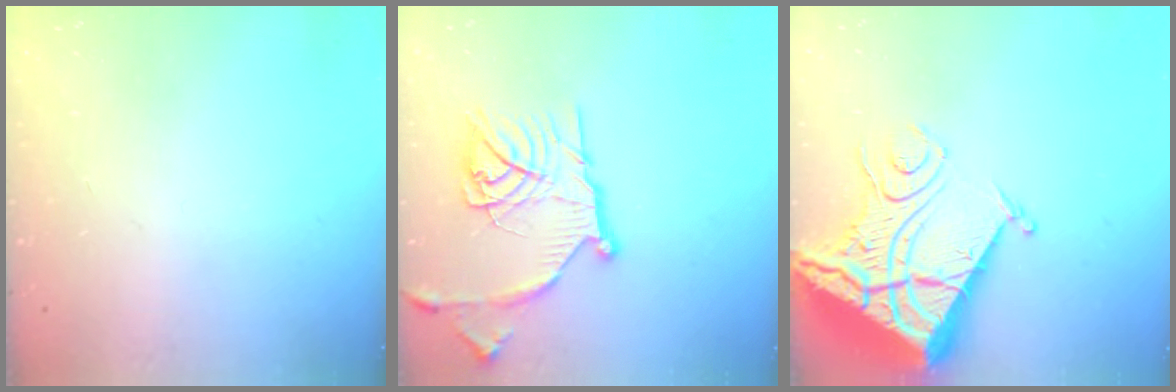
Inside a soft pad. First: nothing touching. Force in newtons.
{"total": 19.1, "press": 19.0, "slide": 1.7}
{"total": 16.7, "press": 16.6, "slide": 2.2}